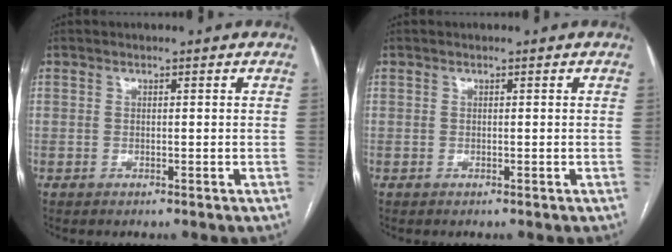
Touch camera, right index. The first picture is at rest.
{"total": 0.0}